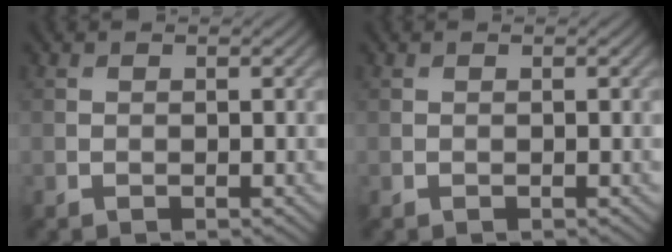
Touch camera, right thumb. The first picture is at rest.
{"total": 0.0}